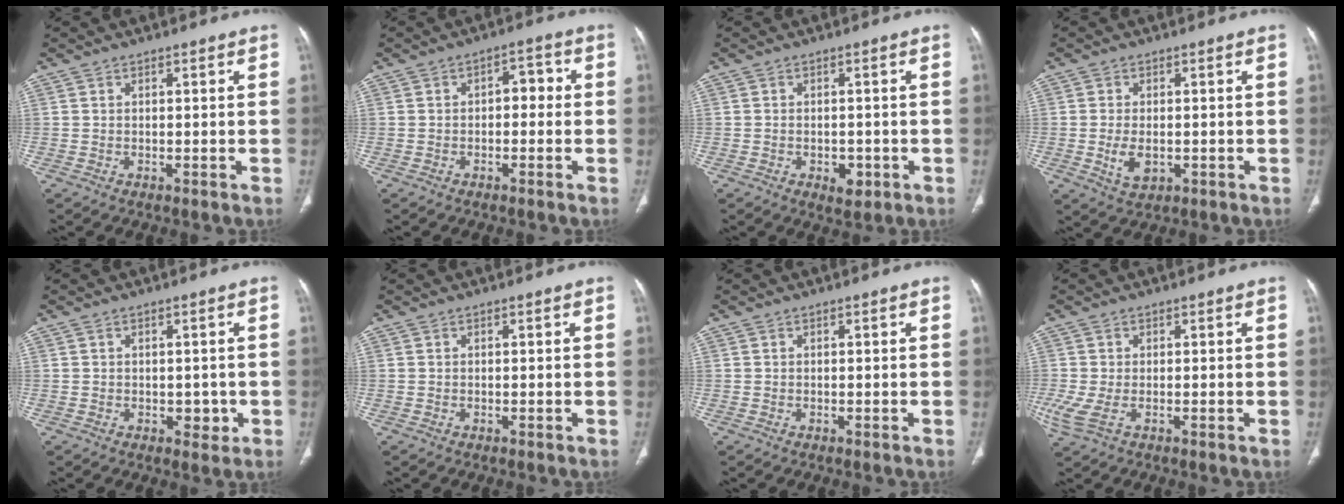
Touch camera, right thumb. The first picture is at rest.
{"total": 4.0, "force": [-0.3, 2.5, 3.1], "torque": [-0.021, 0.019, -0.013]}
{"total": 3.4, "force": [-1.3, 2.2, 2.3], "torque": [-0.021, 0.003, -0.011]}
{"total": 4.8, "force": [-0.8, 2.9, 3.7], "torque": [-0.068, -0.005, -0.007]}
{"total": 4.0, "force": [-1.0, 2.6, 2.8], "torque": [-0.013, 0.003, -0.007]}
{"total": 0.0}
{"total": 0.0}
{"total": 3.8, "force": [-0.8, 1.6, 3.4], "torque": [-0.099, -0.008, -0.015]}